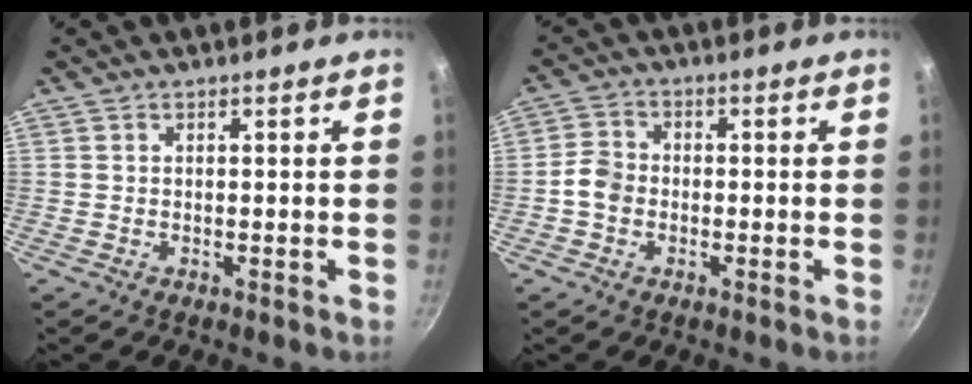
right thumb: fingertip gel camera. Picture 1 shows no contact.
{"total": 4.2, "force": [-1.2, 3.4, 2.1], "torque": [-0.031, 0.015, -0.032]}